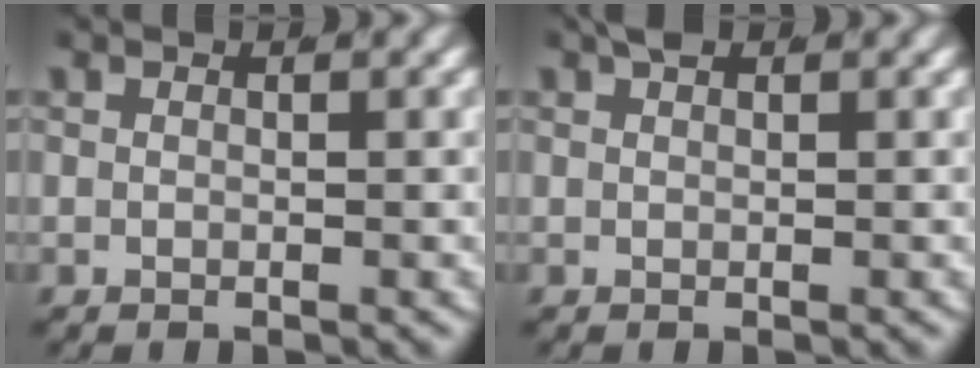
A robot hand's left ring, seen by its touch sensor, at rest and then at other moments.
{"total": 1.1, "force": [1.0, 0.1, 0.5], "torque": [-0.006, 0.006, 0.016]}